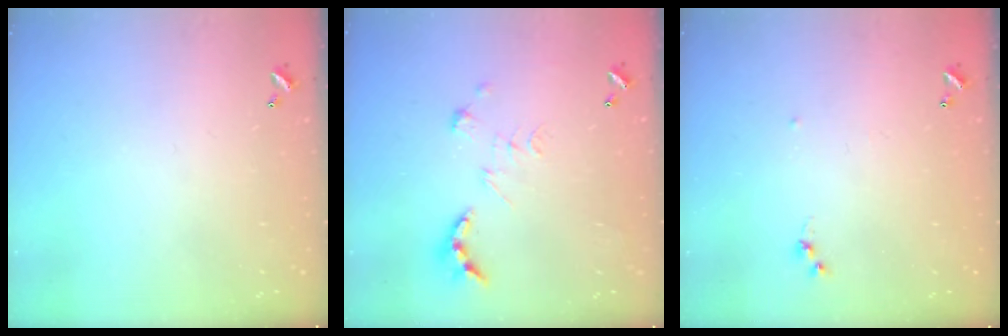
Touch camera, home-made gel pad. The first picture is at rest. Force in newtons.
{"total": 2.7, "press": 2.2, "slide": 1.5}
{"total": 6.0, "press": 6.0, "slide": 0.7}